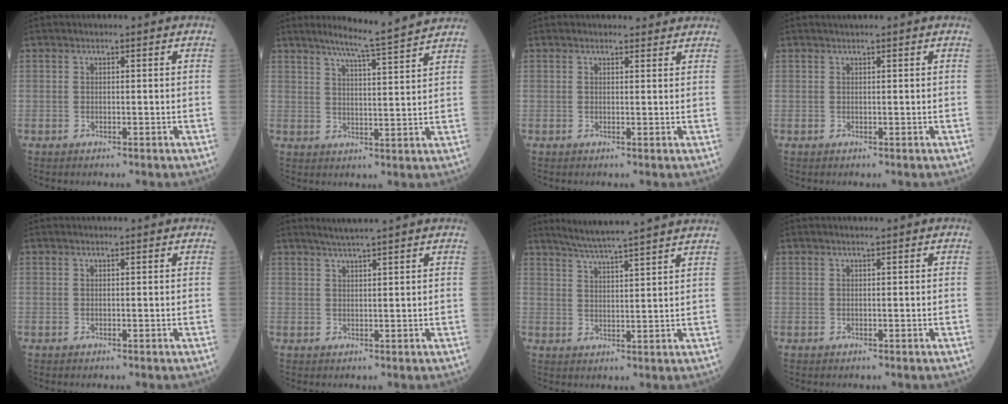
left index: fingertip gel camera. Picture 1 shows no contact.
{"total": 9.4, "force": [8.5, -1.4, 3.9], "torque": [-0.073, -0.001, 0.117]}
{"total": 2.1, "force": [1.9, 0.8, 0.1], "torque": [-0.004, 0.005, 0.017]}
{"total": 1.0, "force": [0.9, -0.2, 0.4], "torque": [-0.007, 0.008, 0.019]}
{"total": 0.9, "force": [0.9, 0.0, 0.2], "torque": [-0.006, 0.004, 0.010]}
{"total": 4.8, "force": [4.1, -0.7, 2.4], "torque": [-0.038, 0.018, 0.064]}
{"total": 13.3, "force": [11.9, -1.0, 5.8], "torque": [-0.101, 0.009, 0.161]}
{"total": 0.8, "force": [0.7, -0.1, 0.2], "torque": [-0.007, 0.000, 0.013]}